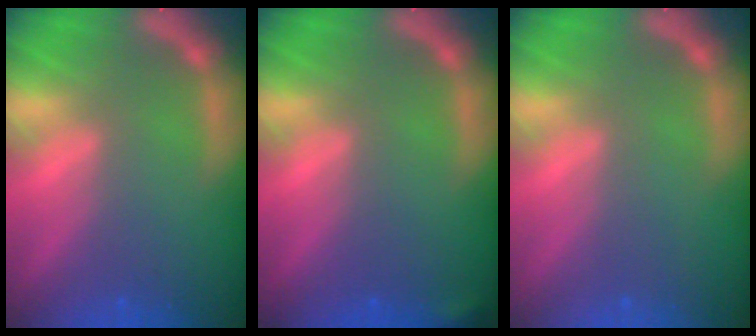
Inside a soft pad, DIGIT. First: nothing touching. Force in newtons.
{"total": 0.9}
{"total": 0.0}